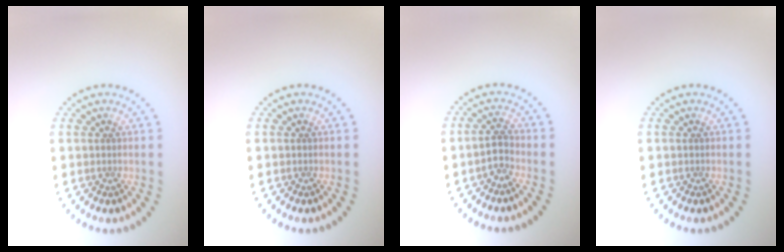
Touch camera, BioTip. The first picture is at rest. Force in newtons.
{"total": 0.0}
{"total": 1.8, "press": 1.7, "slide": 0.7}
{"total": 0.0}